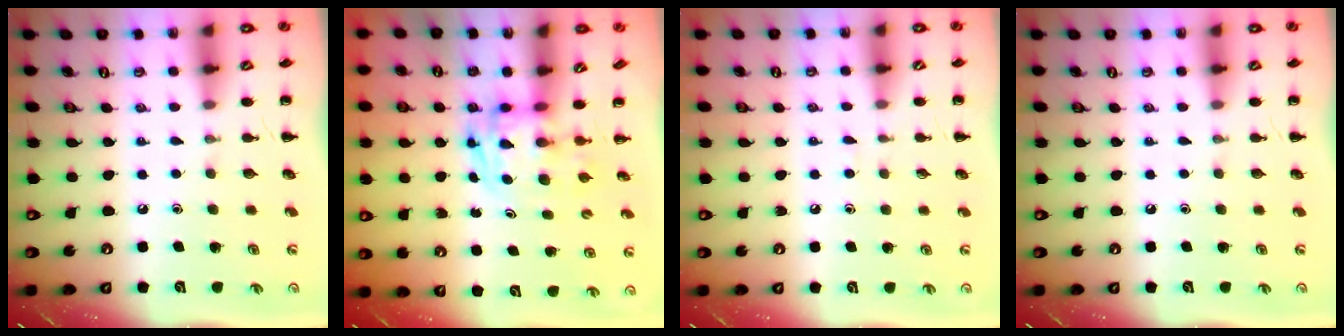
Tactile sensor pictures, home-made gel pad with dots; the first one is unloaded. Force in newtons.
{"total": 2.9, "press": 2.9, "slide": 0.5}
{"total": 3.0, "press": 2.8, "slide": 1.2}
{"total": 0.0}